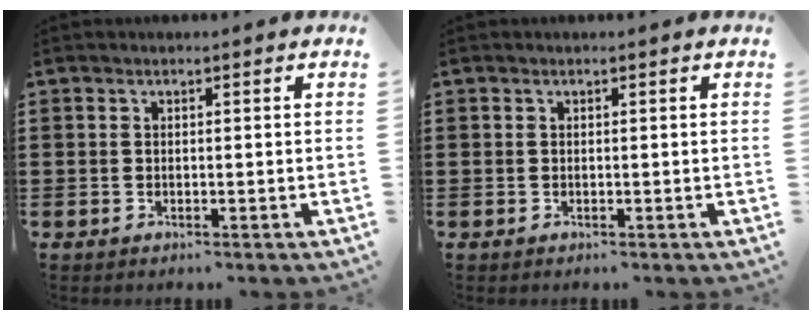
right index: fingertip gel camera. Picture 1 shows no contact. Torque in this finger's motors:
{"motor_torque": [0.36, 0.13, 0.00, 0.00]}